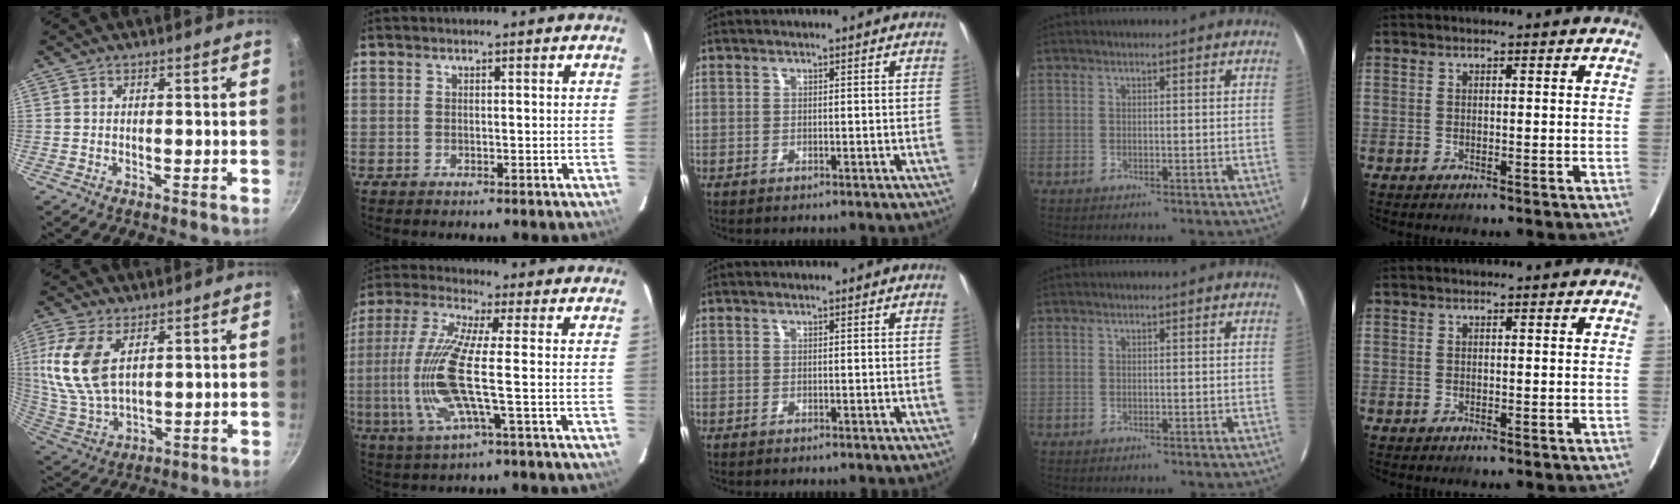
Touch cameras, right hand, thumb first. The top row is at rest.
{"thumb": {"total": 14.0, "force": [4.4, 7.6, 10.9], "torque": [-0.226, -0.015, 0.097]}, "index": {"total": 14.0, "force": [-2.3, 1.3, 13.7], "torque": [-0.284, -0.010, -0.043]}}